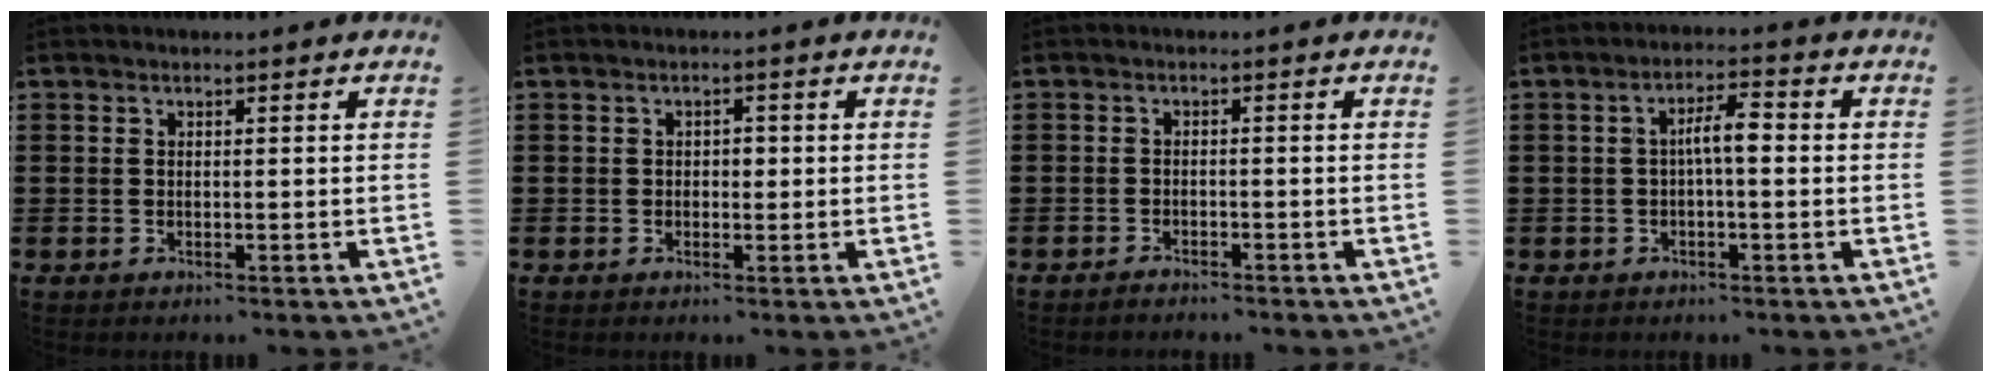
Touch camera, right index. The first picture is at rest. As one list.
[{"total": 1.2, "force": [-0.1, 0.8, 0.9], "torque": [-0.018, 0.005, -0.004]}, {"total": 1.2, "force": [-1.2, 0.1, 0.1], "torque": [-0.006, 0.001, -0.025]}, {"total": 4.4, "force": [-0.1, 1.1, 4.3], "torque": [-0.080, 0.011, -0.006]}]